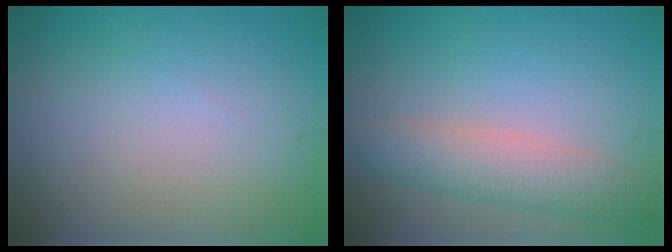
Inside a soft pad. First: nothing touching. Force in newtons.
{"total": 4.0, "press": 4.0, "slide": 0.1}